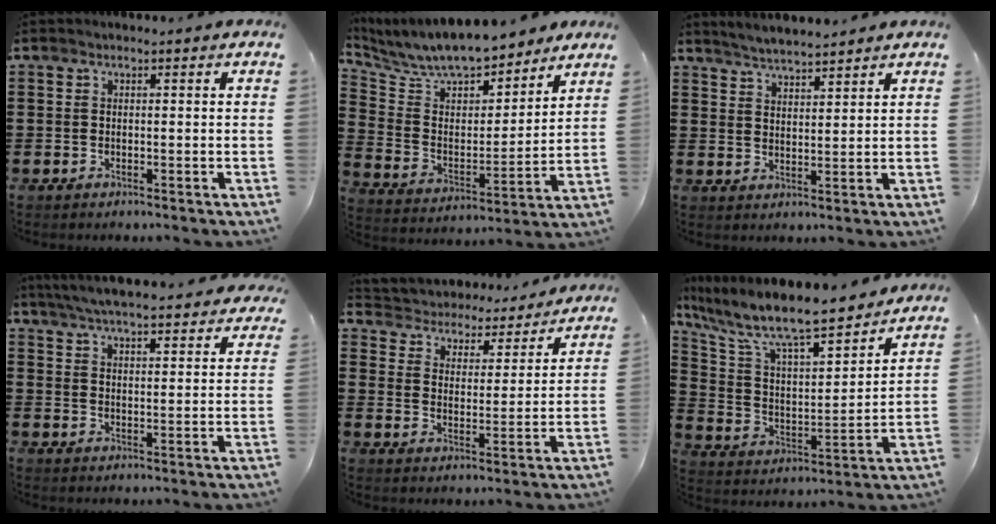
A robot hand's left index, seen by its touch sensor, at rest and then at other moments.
{"total": 8.8, "force": [8.1, 2.0, 2.6], "torque": [-0.091, -0.052, 0.142]}
{"total": 3.4, "force": [3.4, -0.3, 0.3], "torque": [-0.016, -0.010, 0.062]}
{"total": 6.0, "force": [5.7, -0.1, 1.7], "torque": [-0.055, -0.030, 0.102]}
{"total": 3.9, "force": [3.9, 0.4, -0.3], "torque": [-0.022, -0.036, 0.060]}
{"total": 10.0, "force": [8.4, 1.4, 5.1], "torque": [-0.138, -0.061, 0.140]}